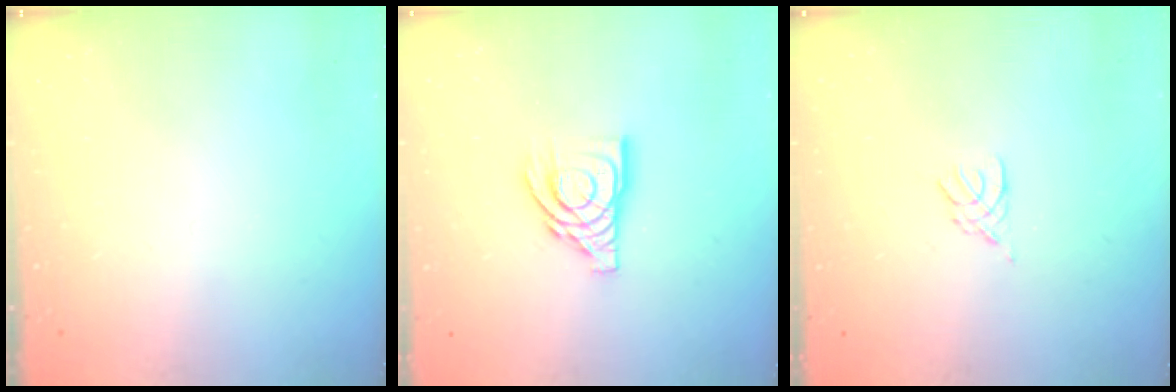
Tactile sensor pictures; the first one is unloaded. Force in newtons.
{"total": 12.4, "press": 12.3, "slide": 1.3}
{"total": 2.4, "press": 2.3, "slide": 0.5}